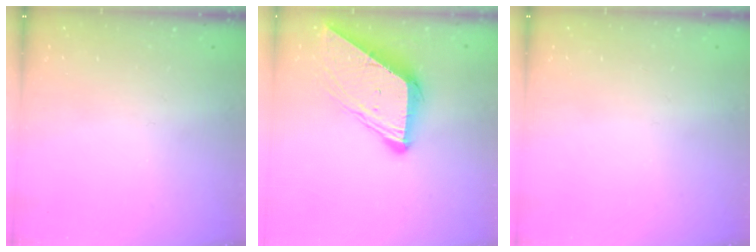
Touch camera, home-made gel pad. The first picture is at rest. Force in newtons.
{"total": 10.3, "press": 10.3, "slide": 0.9}
{"total": 0.0}